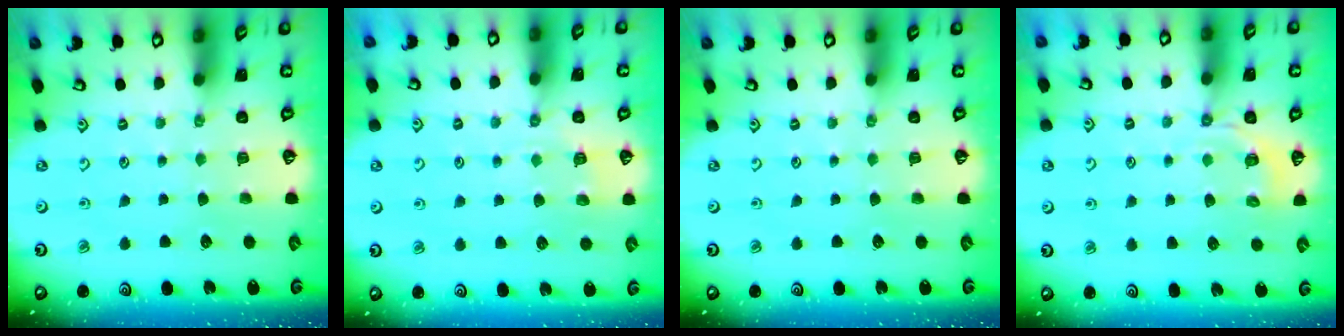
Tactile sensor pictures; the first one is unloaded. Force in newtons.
{"total": 4.8, "press": 4.7, "slide": 1.1}
{"total": 0.0}
{"total": 3.7, "press": 3.1, "slide": 1.9}